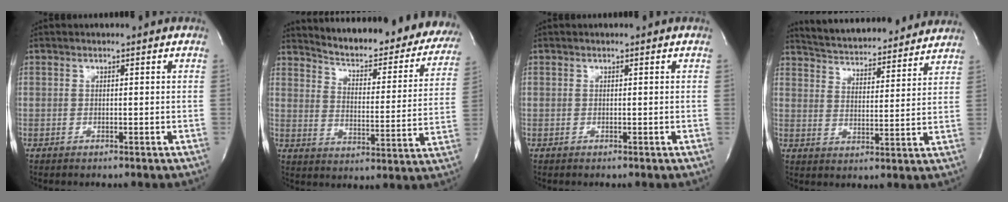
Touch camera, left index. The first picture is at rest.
{"total": 25.1, "force": [23.1, 5.8, 7.9], "torque": [-0.111, -0.070, 0.279]}
{"total": 0.0}
{"total": 18.9, "force": [17.8, 3.5, 5.4], "torque": [-0.086, 0.015, 0.246]}